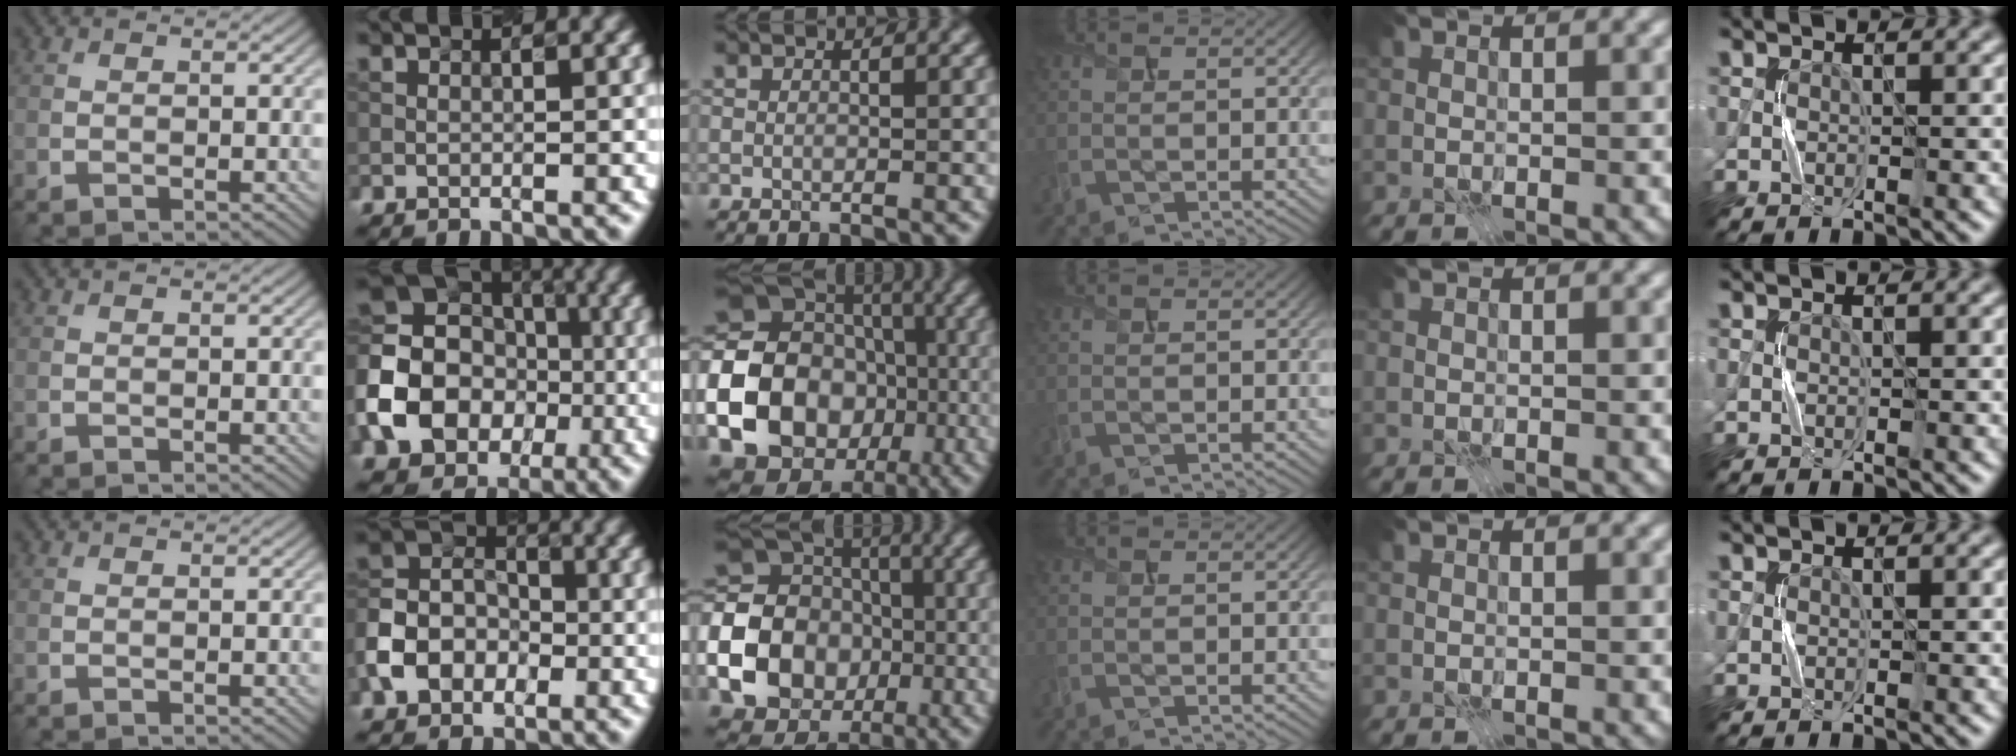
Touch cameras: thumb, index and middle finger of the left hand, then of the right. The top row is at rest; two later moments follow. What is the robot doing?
{"motion": "press", "object": "gel pad"}